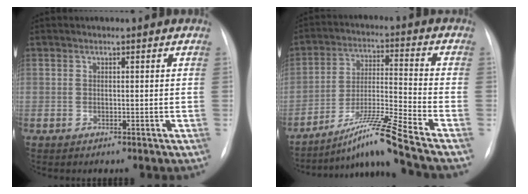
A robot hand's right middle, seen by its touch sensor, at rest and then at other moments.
{"total": 11.0, "force": [-8.8, -2.8, 6.0], "torque": [-0.119, -0.007, -0.155]}